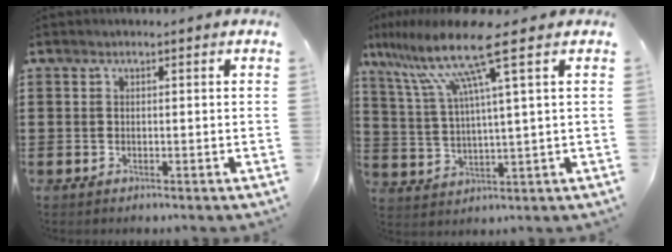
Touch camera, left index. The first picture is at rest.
{"total": 12.1, "force": [7.0, 0.0, 9.9], "torque": [-0.234, -0.031, 0.105]}